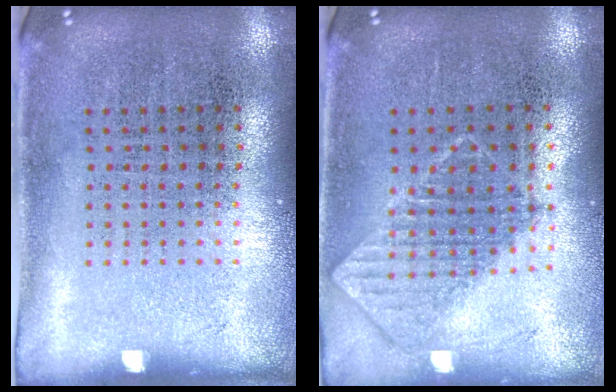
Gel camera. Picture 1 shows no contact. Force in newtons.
{"total": 0.8, "press": 0.8, "slide": 0.1}